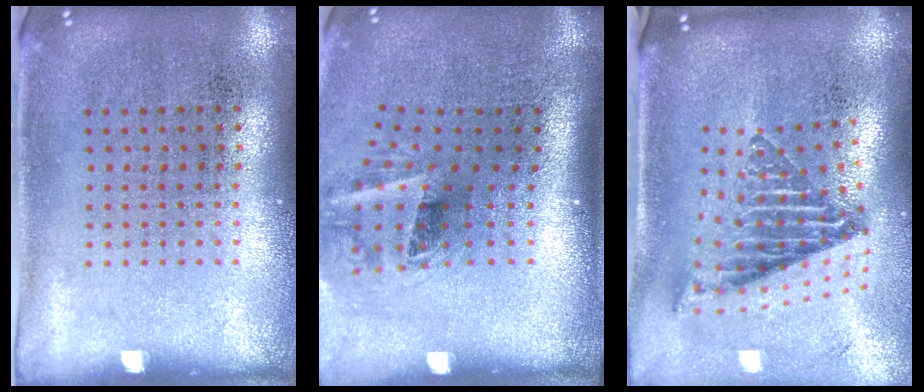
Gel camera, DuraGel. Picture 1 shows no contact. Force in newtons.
{"total": 2.1, "press": 1.3, "slide": 1.6}
{"total": 2.3, "press": 1.5, "slide": 1.7}